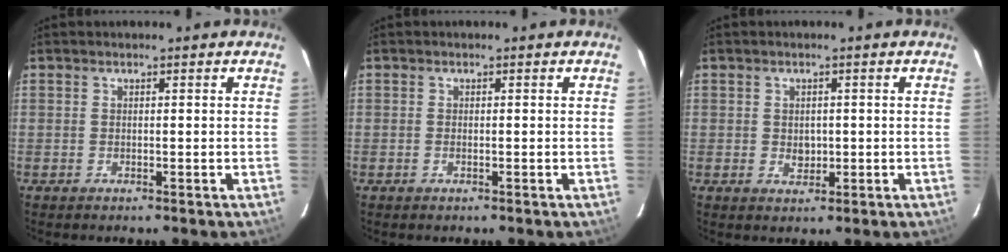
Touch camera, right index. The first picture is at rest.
{"total": 0.5, "force": [-0.3, 0.2, 0.4], "torque": [-0.006, 0.002, -0.007]}
{"total": 2.4, "force": [-0.3, 2.0, 1.3], "torque": [-0.019, 0.003, -0.002]}